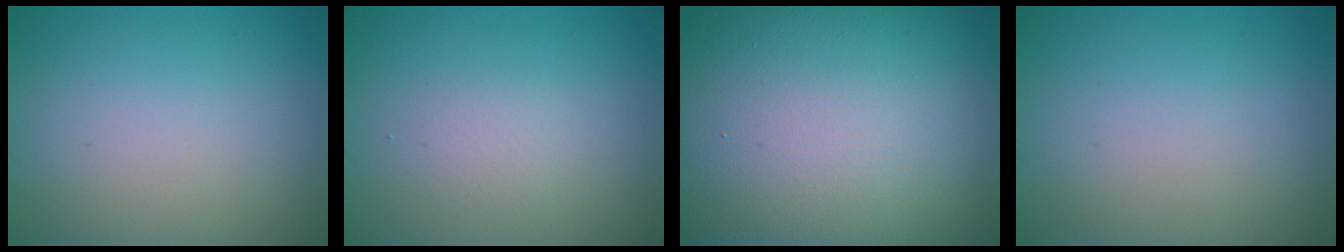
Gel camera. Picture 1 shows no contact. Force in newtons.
{"total": 1.3, "press": 1.3, "slide": 0.1}
{"total": 23.4, "press": 23.4, "slide": 1.4}
{"total": 0.0}